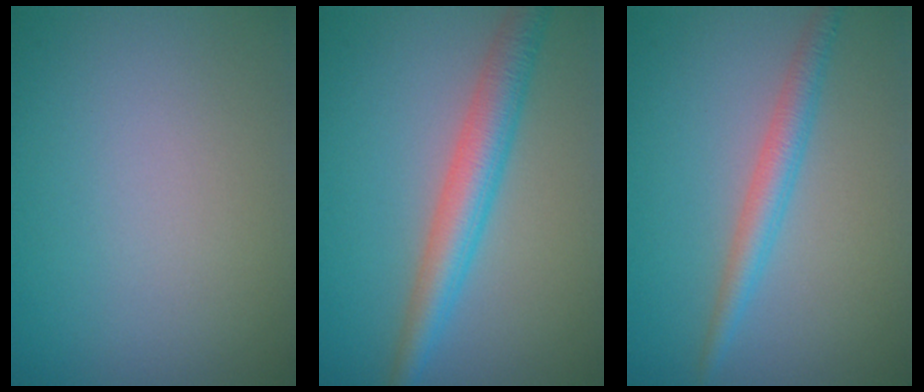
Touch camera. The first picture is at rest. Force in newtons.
{"total": 4.5, "press": 4.5, "slide": 0.1}
{"total": 2.6, "press": 2.6, "slide": 0.0}